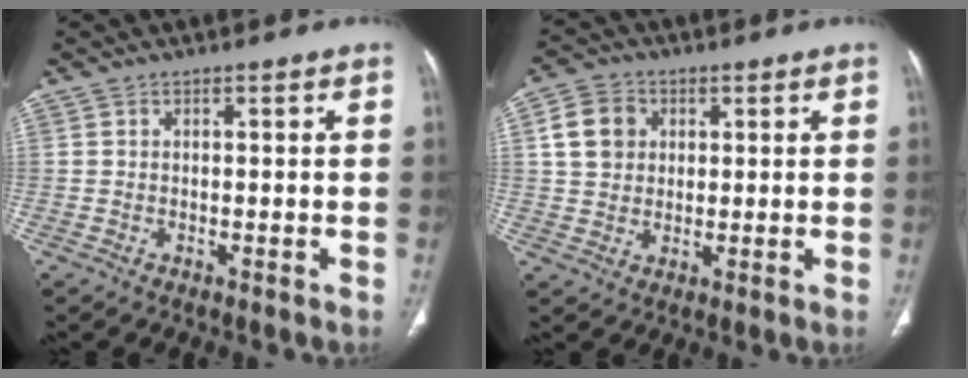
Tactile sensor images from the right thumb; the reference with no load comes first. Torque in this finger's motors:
{"motor_torque": [-0.26, 0.36, 0.52, -0.53, 0.13]}